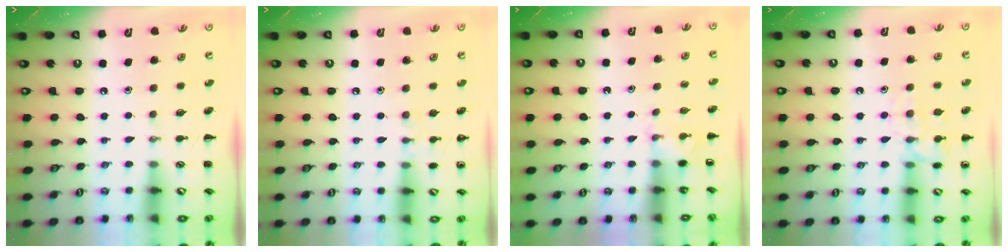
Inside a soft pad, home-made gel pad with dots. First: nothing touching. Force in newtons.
{"total": 5.6, "press": 5.4, "slide": 1.6}
{"total": 2.6, "press": 2.4, "slide": 1.0}
{"total": 11.2, "press": 11.2, "slide": 0.8}